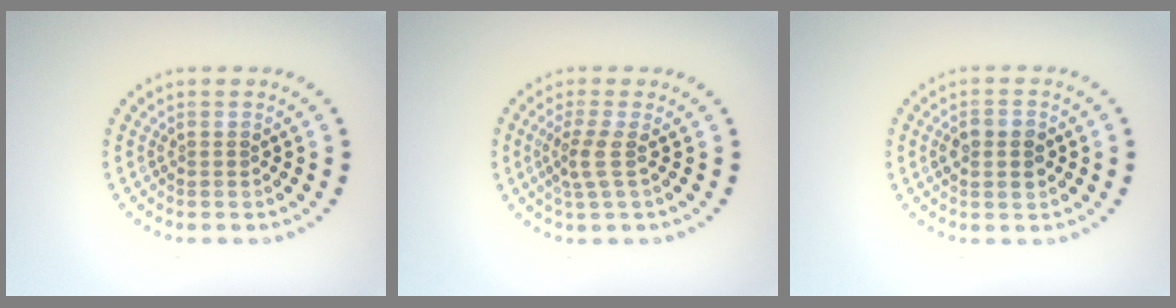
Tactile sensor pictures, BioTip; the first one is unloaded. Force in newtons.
{"total": 2.2, "press": 1.5, "slide": 1.5}
{"total": 2.8, "press": 2.8, "slide": 0.1}